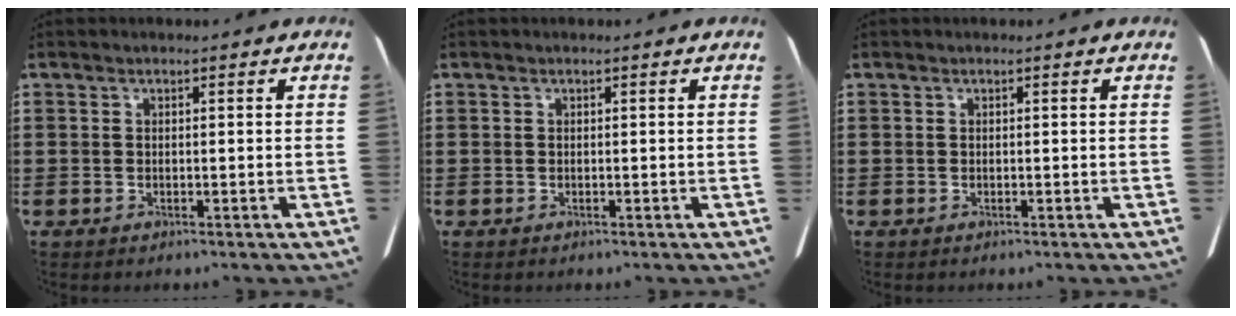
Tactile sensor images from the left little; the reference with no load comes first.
{"total": 0.0}
{"total": 0.0}